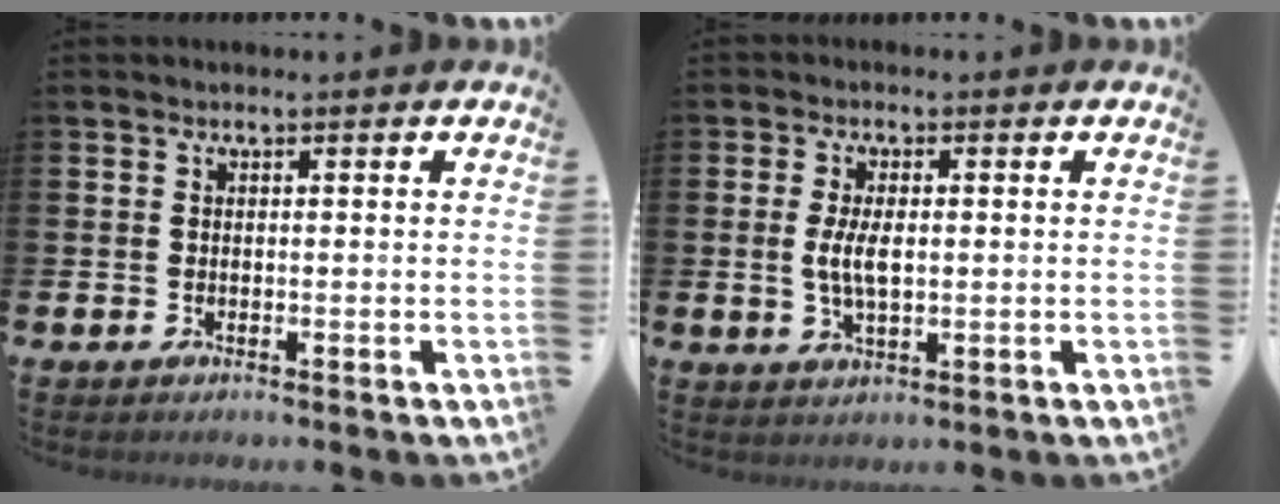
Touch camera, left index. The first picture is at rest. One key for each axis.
{"total": 4.5, "fx": 0.3, "fy": 1.9, "fz": 4.0, "tx": -0.081, "ty": 0.002, "tz": 0.000}